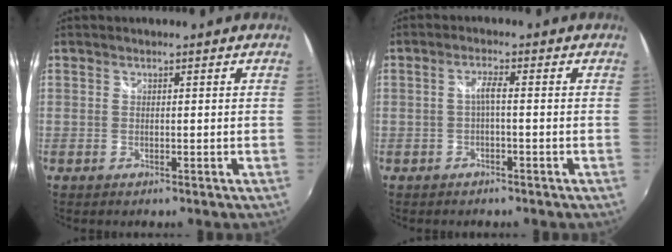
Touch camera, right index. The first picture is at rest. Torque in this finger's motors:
{"motor_torque": [0.46, 0.00, 0.25, 0.05]}